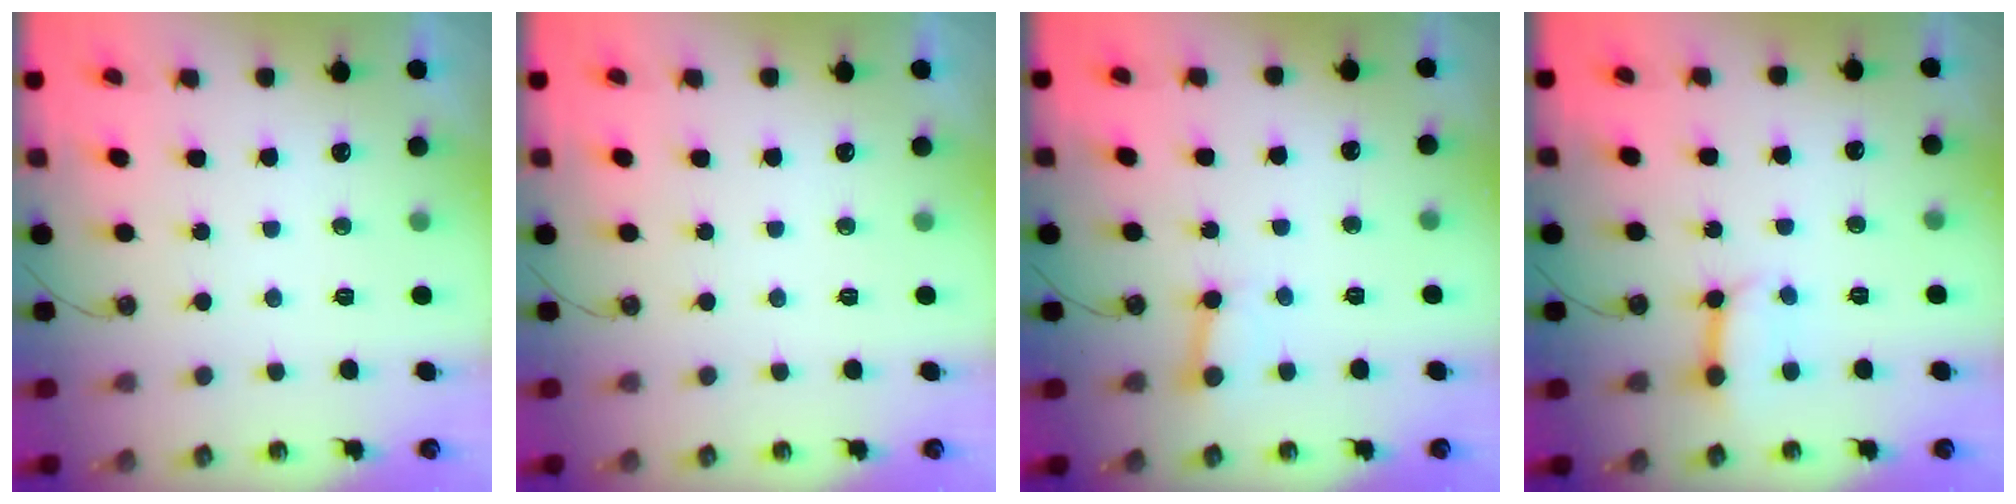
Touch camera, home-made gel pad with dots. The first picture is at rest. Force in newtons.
{"total": 0.0}
{"total": 5.0, "press": 5.0, "slide": 0.5}
{"total": 7.9, "press": 7.8, "slide": 0.9}